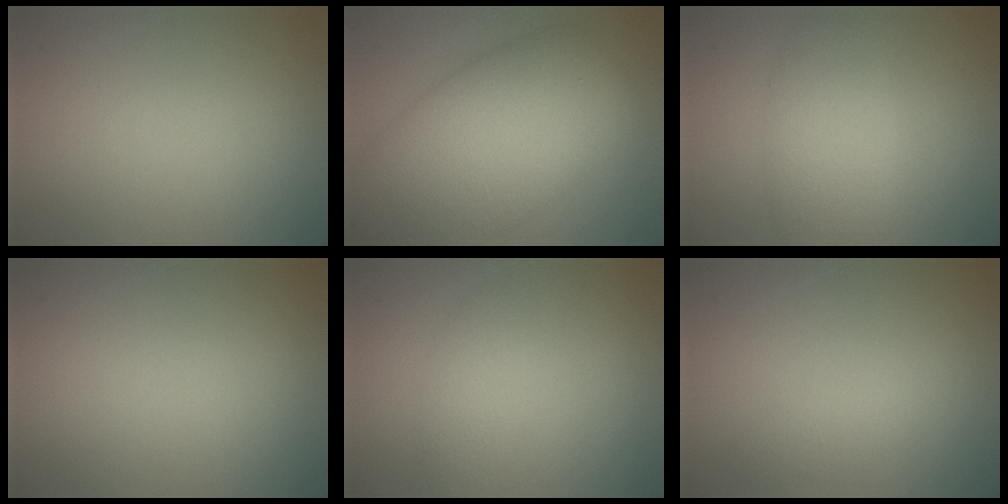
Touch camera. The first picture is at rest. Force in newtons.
{"total": 12.9, "press": 12.9, "slide": 0.6}
{"total": 4.3, "press": 4.3, "slide": 0.2}
{"total": 0.0}
{"total": 1.7, "press": 1.7, "slide": 0.0}
{"total": 1.5, "press": 1.5, "slide": 0.1}